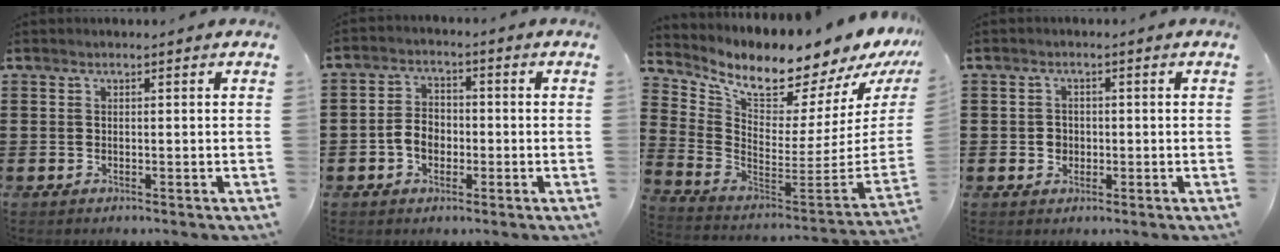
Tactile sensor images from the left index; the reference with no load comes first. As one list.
[{"total": 4.2, "force": [-1.3, 3.0, 2.6], "torque": [-0.066, 0.002, -0.030]}, {"total": 7.6, "force": [6.8, 1.7, 3.1], "torque": [-0.082, -0.081, 0.107]}, {"total": 1.9, "force": [-0.3, 1.8, 0.5], "torque": [-0.016, 0.006, -0.009]}]